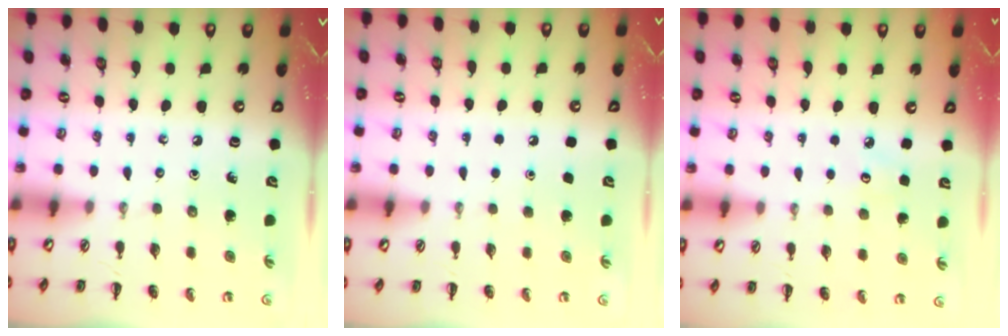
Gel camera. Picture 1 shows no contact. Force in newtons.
{"total": 1.8, "press": 1.7, "slide": 0.1}
{"total": 3.3, "press": 3.3, "slide": 0.8}